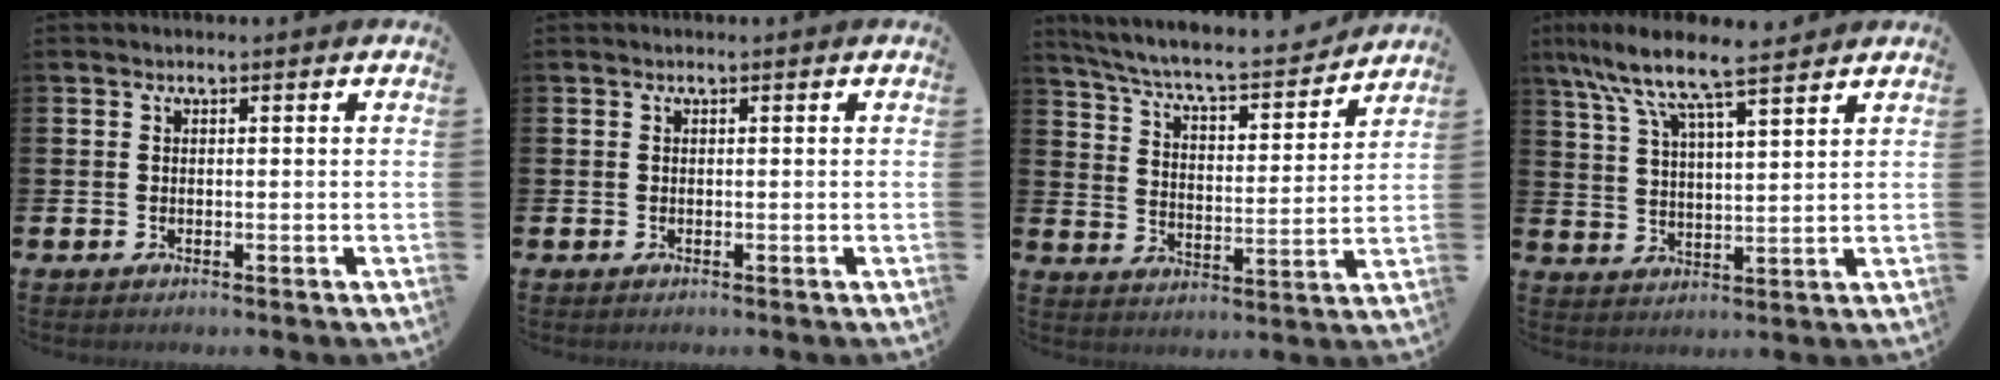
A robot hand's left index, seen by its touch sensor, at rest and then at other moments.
{"total": 0.0}
{"total": 6.7, "force": [6.2, 0.7, 2.4], "torque": [-0.076, -0.051, 0.102]}
{"total": 8.8, "force": [7.7, 1.0, 4.1], "torque": [-0.102, -0.042, 0.134]}